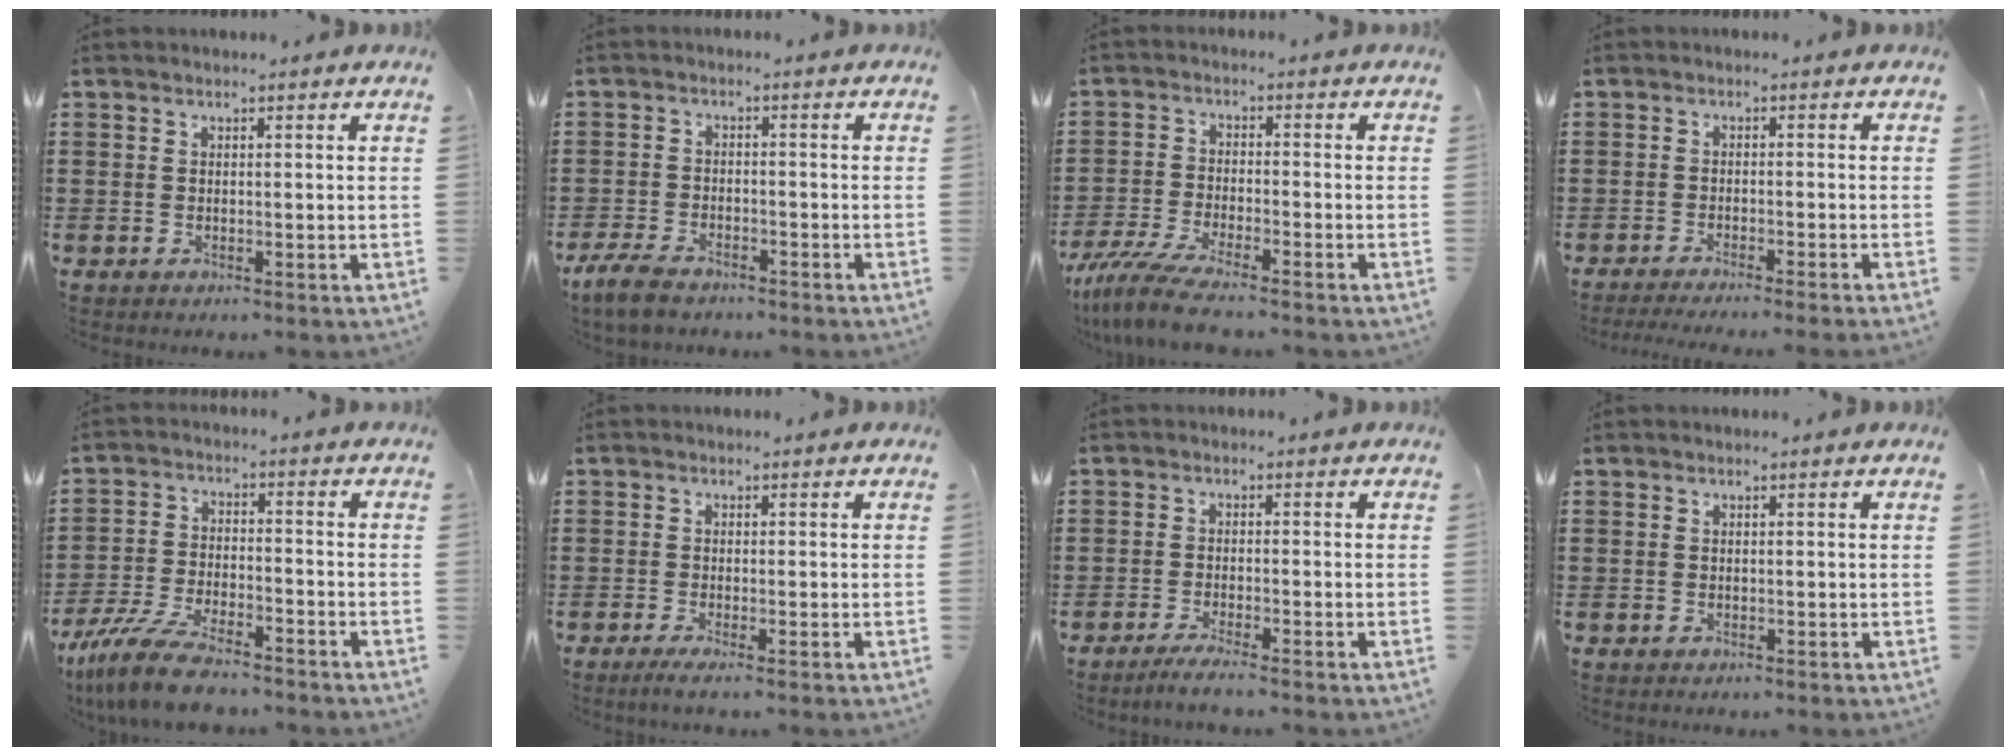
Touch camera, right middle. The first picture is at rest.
{"total": 3.9, "force": [-3.3, 1.3, 1.7], "torque": [-0.052, 0.001, -0.071]}
{"total": 6.0, "force": [-5.1, 0.1, 3.1], "torque": [-0.086, -0.022, -0.104]}
{"total": 1.8, "force": [-1.6, -0.4, 0.8], "torque": [-0.012, 0.000, -0.030]}
{"total": 8.4, "force": [-7.1, 1.4, 4.2], "torque": [-0.101, 0.001, -0.140]}
{"total": 1.0, "force": [-0.6, 0.0, 0.8], "torque": [-0.013, -0.004, -0.011]}
{"total": 2.0, "force": [-1.6, -0.2, 1.2], "torque": [-0.020, 0.002, -0.030]}
{"total": 0.0}